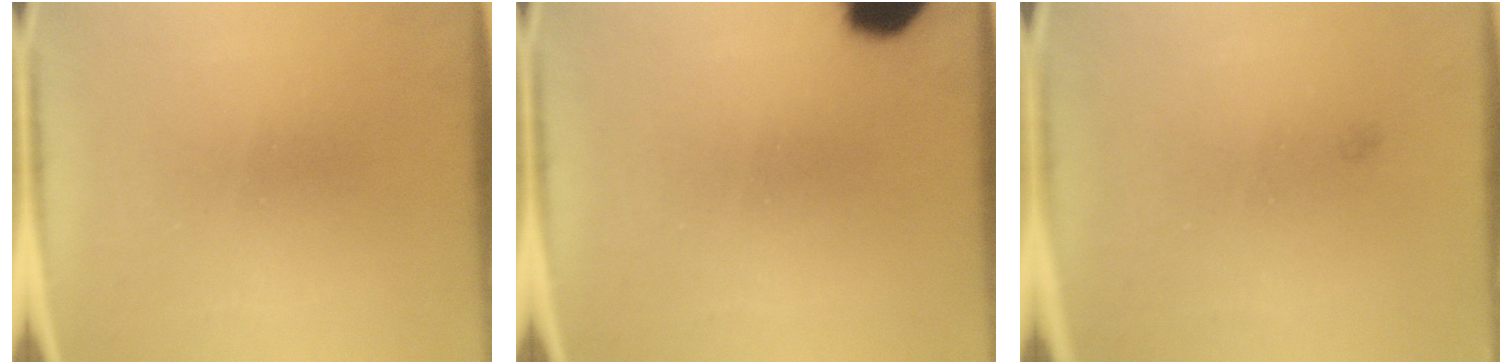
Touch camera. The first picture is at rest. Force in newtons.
{"total": 12.3}
{"total": 0.6}